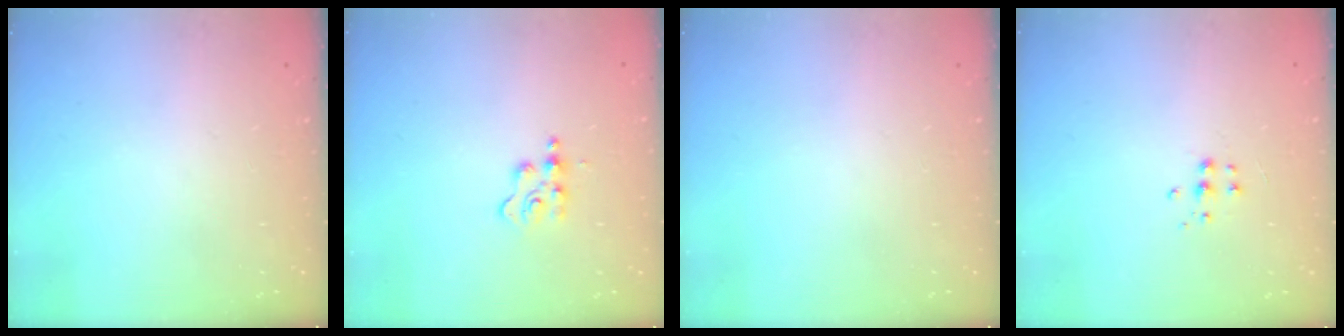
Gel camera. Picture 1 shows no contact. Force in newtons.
{"total": 3.4, "press": 3.3, "slide": 0.6}
{"total": 0.0}
{"total": 4.7, "press": 4.6, "slide": 0.3}